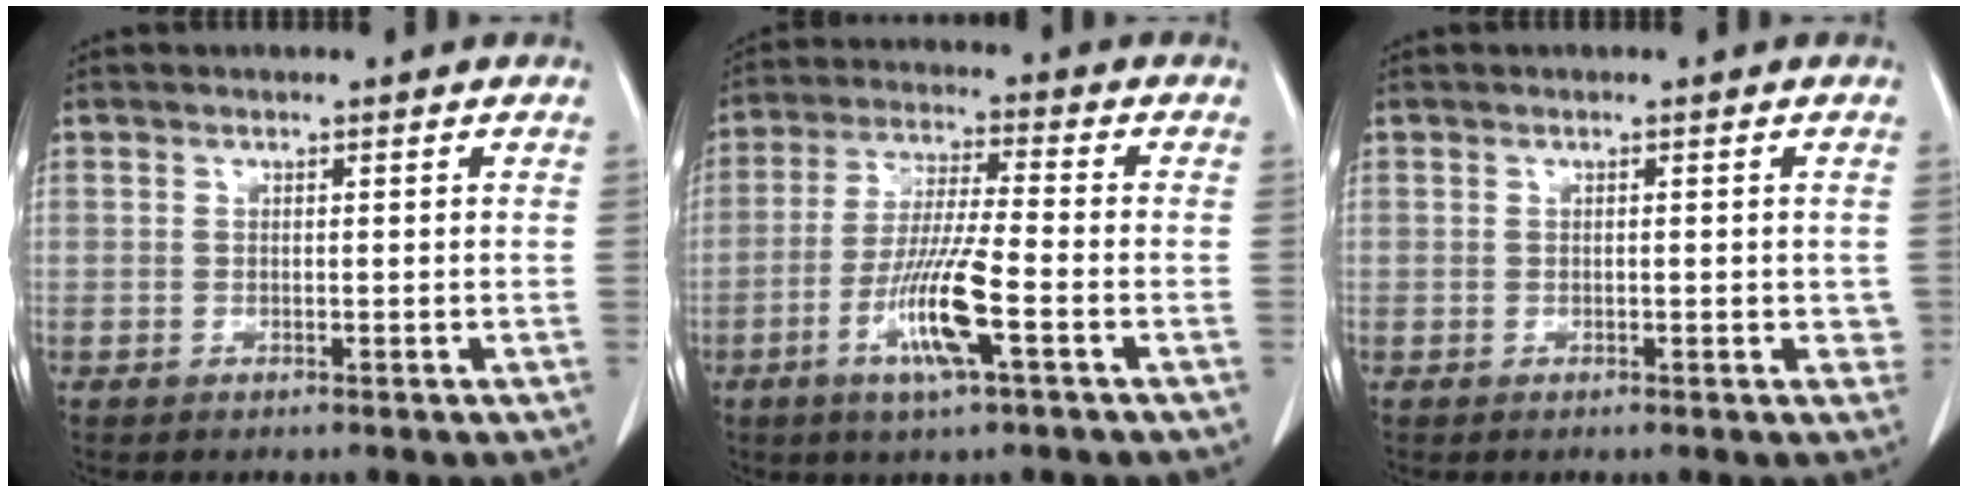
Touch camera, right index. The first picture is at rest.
{"total": 10.3, "force": [-4.0, 0.3, 9.5], "torque": [-0.188, -0.013, -0.078]}
{"total": 1.6, "force": [0.0, 0.9, 1.4], "torque": [-0.013, 0.000, -0.001]}